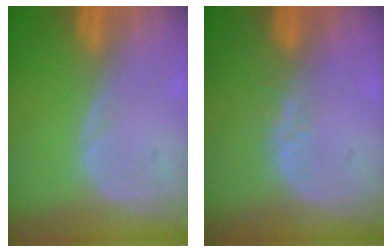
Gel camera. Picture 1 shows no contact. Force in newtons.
{"total": 2.8, "press": 2.1, "slide": 1.8}